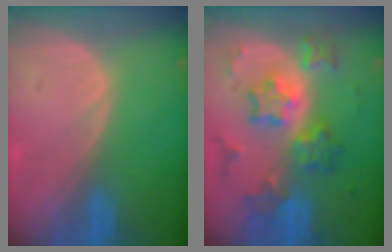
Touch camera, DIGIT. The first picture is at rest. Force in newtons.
{"total": 8.9, "press": 8.9, "slide": 0.8}